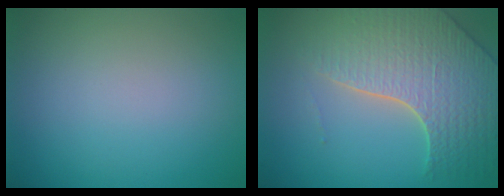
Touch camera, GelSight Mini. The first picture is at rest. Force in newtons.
{"total": 6.4, "press": 5.2, "slide": 3.7}